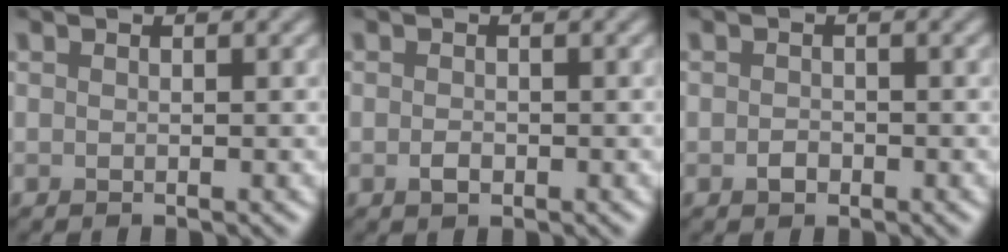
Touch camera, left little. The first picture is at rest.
{"total": 1.1, "force": [-0.5, 0.7, 0.7], "torque": [-0.014, -0.001, -0.012]}
{"total": 1.2, "force": [-0.6, 0.8, 0.6], "torque": [-0.010, -0.001, -0.016]}